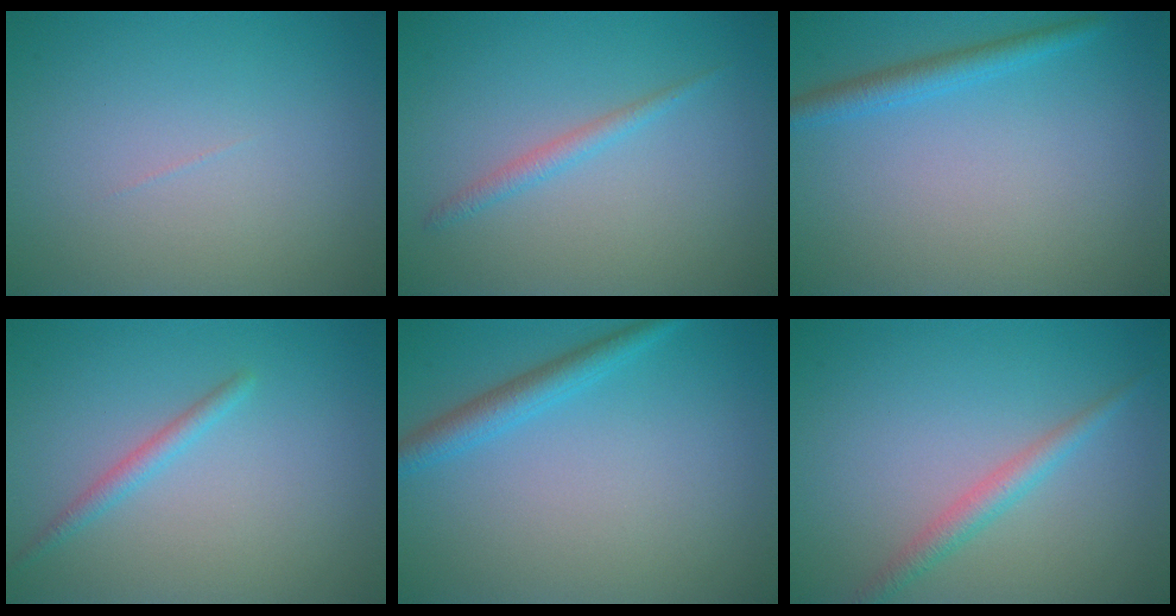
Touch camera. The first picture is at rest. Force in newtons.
{"total": 1.4, "press": 1.4, "slide": 0.0}
{"total": 2.2, "press": 2.2, "slide": 0.1}
{"total": 1.5, "press": 1.5, "slide": 0.0}
{"total": 2.5, "press": 2.5, "slide": 0.1}
{"total": 2.0, "press": 2.0, "slide": 0.1}